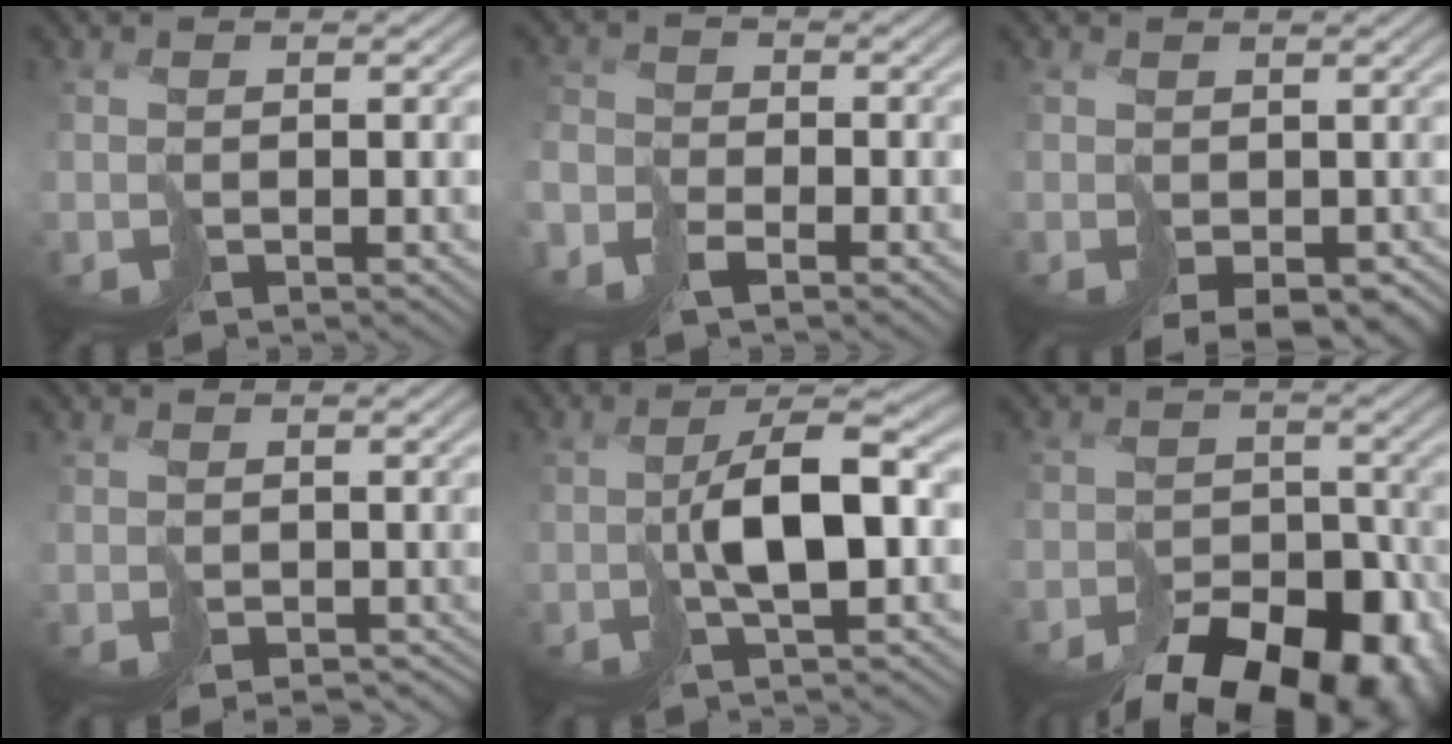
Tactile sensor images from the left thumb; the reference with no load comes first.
{"total": 3.4, "force": [-2.9, 1.3, 1.2], "torque": [-0.025, -0.004, -0.063]}
{"total": 4.4, "force": [-1.2, 3.3, 2.8], "torque": [-0.052, -0.019, 0.000]}
{"total": 1.2, "force": [-0.5, 1.0, 0.5], "torque": [-0.005, -0.007, -0.007]}
{"total": 5.4, "force": [0.1, 1.5, 5.2], "torque": [-0.089, 0.018, 0.006]}
{"total": 15.2, "force": [-12.1, 7.4, 5.6], "torque": [-0.082, -0.047, -0.131]}